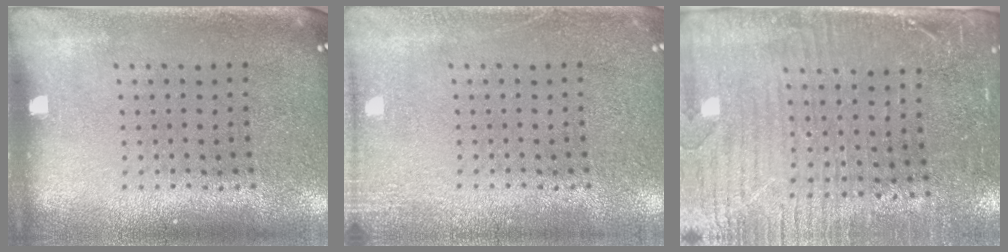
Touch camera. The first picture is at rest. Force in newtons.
{"total": 1.9, "press": 1.9, "slide": 0.3}
{"total": 3.6, "press": 3.1, "slide": 1.7}